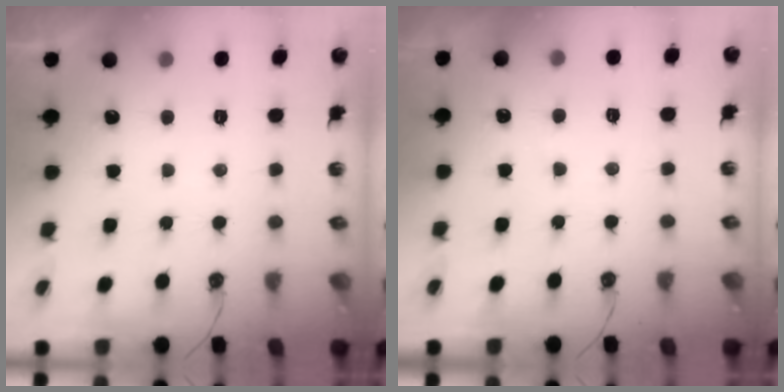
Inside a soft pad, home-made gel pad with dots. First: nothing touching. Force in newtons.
{"total": 4.0, "press": 3.9, "slide": 0.6}